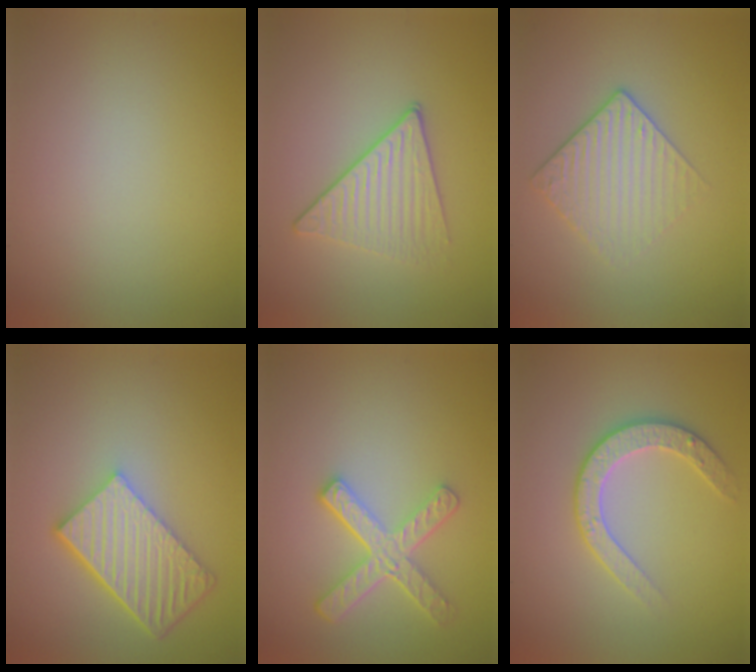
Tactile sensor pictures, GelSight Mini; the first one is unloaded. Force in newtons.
{"total": 3.3, "press": 3.1, "slide": 1.1}
{"total": 3.1, "press": 2.7, "slide": 1.4}
{"total": 6.3, "press": 4.4, "slide": 4.5}
{"total": 4.7, "press": 3.5, "slide": 3.0}
{"total": 2.8, "press": 2.7, "slide": 0.6}